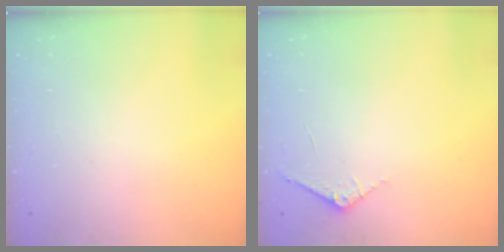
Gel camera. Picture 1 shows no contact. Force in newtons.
{"total": 6.1, "press": 6.1, "slide": 0.5}